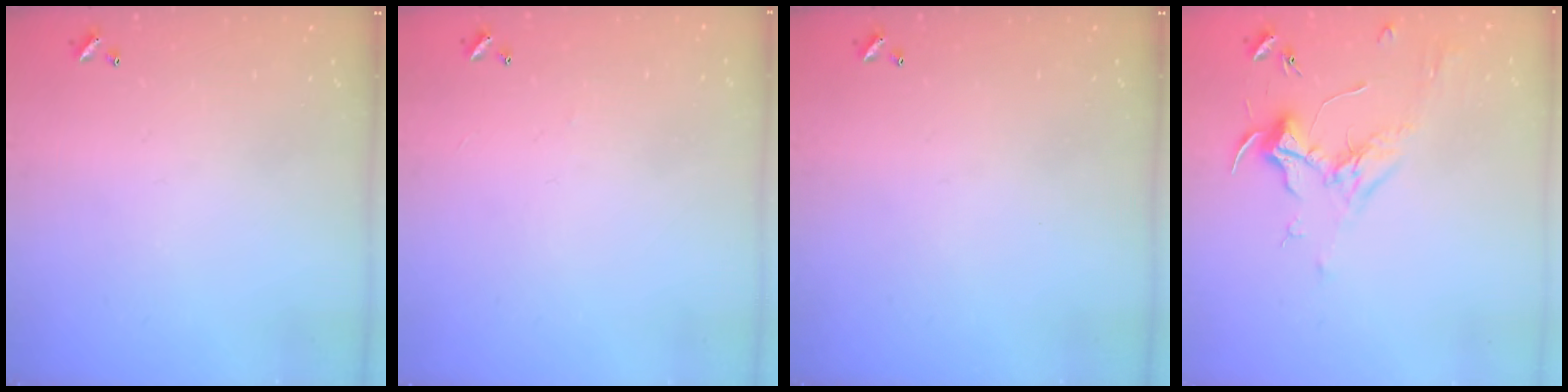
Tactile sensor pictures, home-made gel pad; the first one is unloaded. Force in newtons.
{"total": 0.7, "press": 0.5, "slide": 0.6}
{"total": 0.0}
{"total": 1.8, "press": 1.6, "slide": 0.7}